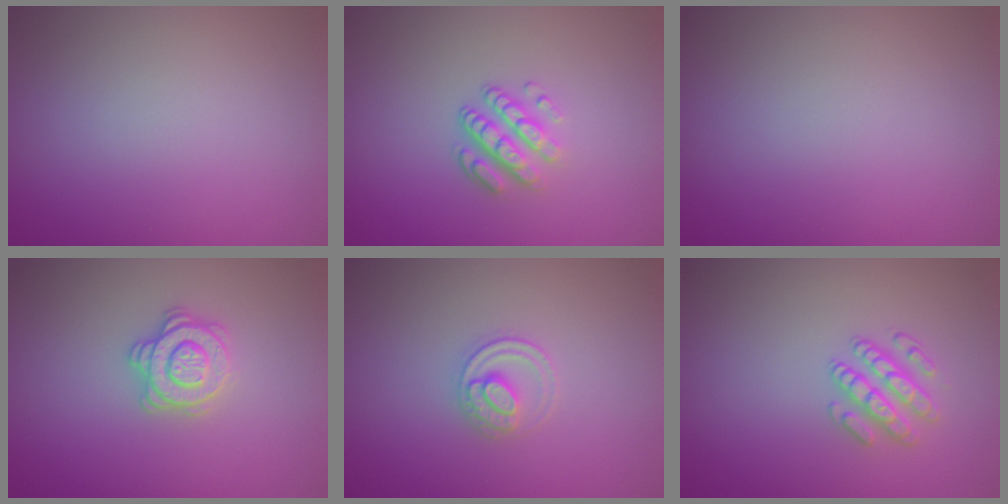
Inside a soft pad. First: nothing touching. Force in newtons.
{"total": 3.4, "press": 2.4, "slide": 2.4}
{"total": 0.0}
{"total": 2.8, "press": 2.6, "slide": 1.0}
{"total": 2.2, "press": 2.2, "slide": 0.2}
{"total": 2.6, "press": 2.6, "slide": 0.5}